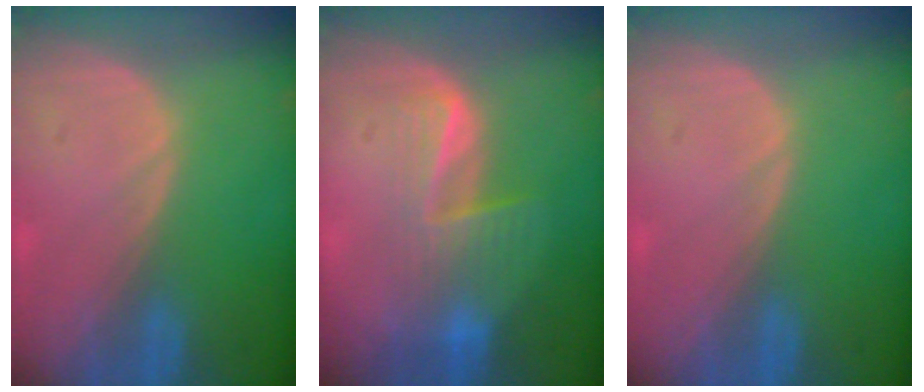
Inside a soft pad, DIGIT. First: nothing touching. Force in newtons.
{"total": 6.4, "press": 6.2, "slide": 1.9}
{"total": 0.0}